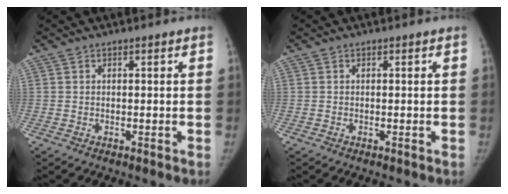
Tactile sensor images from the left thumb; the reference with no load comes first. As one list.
[{"total": 0.0}]